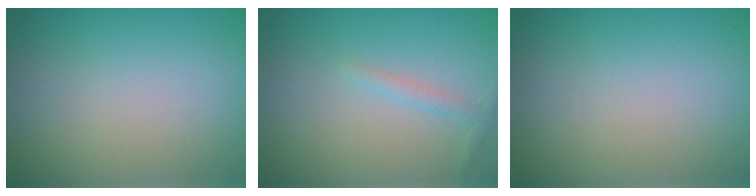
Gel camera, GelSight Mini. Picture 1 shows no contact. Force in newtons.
{"total": 1.2, "press": 1.2, "slide": 0.0}
{"total": 0.0}